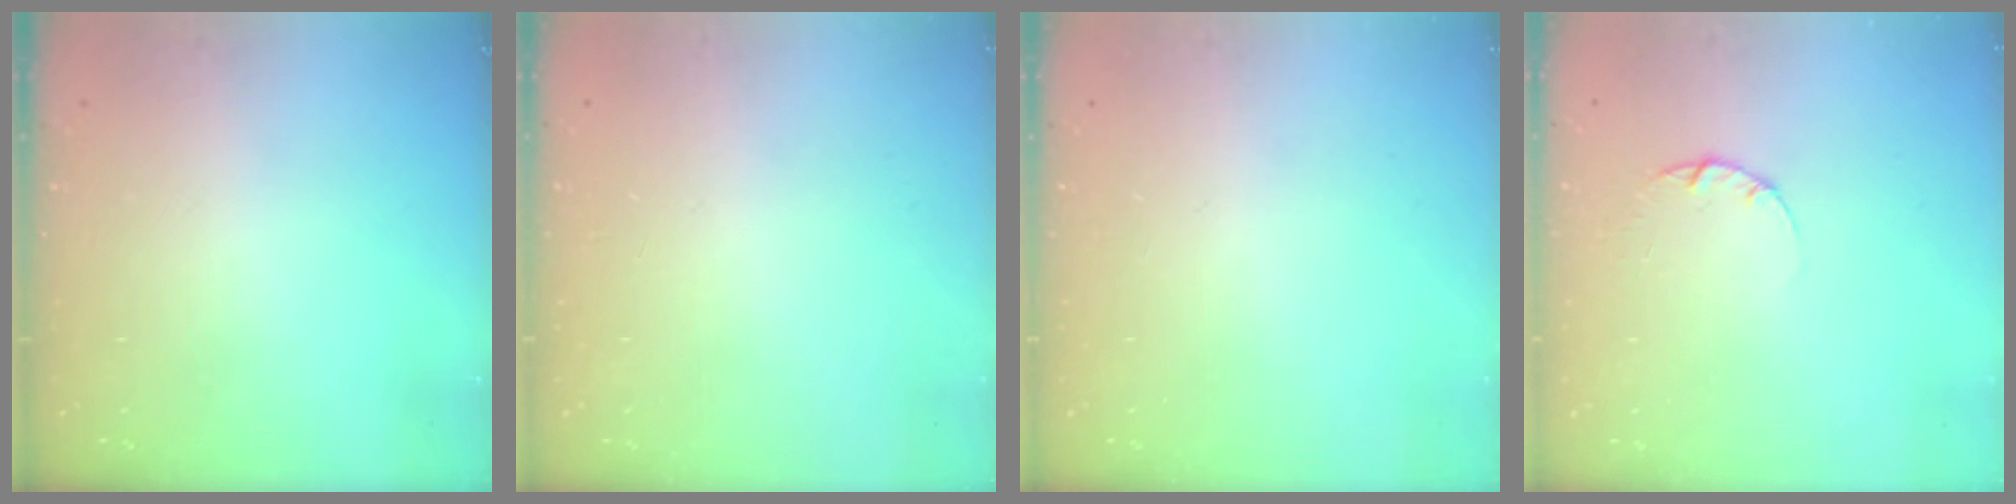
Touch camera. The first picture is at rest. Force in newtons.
{"total": 2.6, "press": 2.6, "slide": 0.2}
{"total": 0.0}
{"total": 2.2, "press": 2.2, "slide": 0.3}